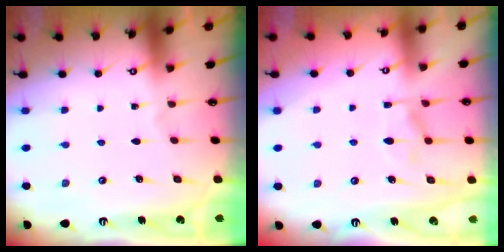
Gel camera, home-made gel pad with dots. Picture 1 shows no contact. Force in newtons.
{"total": 1.7, "press": 0.9, "slide": 1.5}